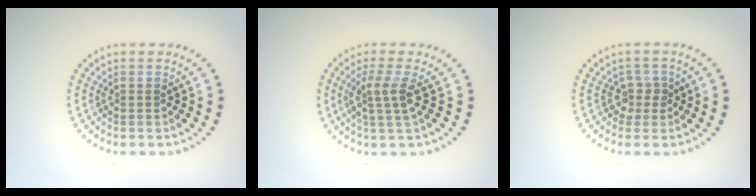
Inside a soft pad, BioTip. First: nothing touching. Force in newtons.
{"total": 2.7, "press": 2.1, "slide": 1.7}
{"total": 1.7, "press": 1.3, "slide": 1.1}